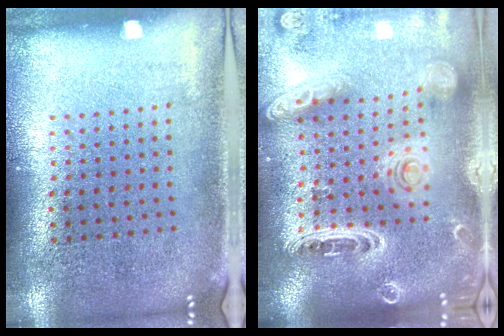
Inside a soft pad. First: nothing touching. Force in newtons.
{"total": 2.5, "press": 2.3, "slide": 1.2}